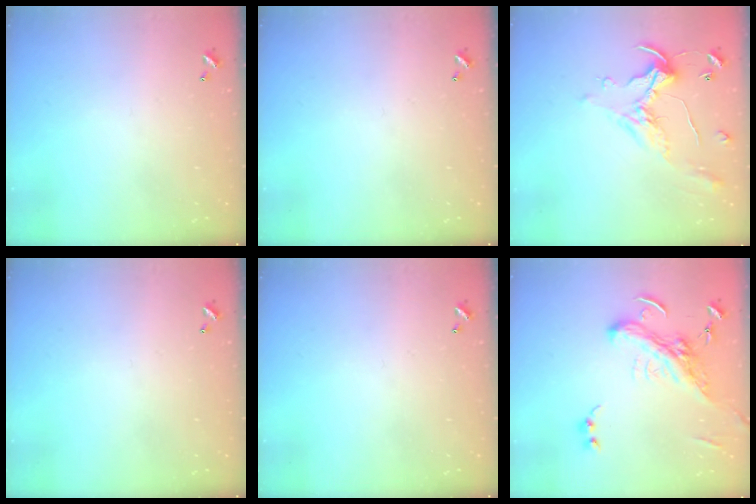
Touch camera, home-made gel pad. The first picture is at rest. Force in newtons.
{"total": 0.0}
{"total": 1.1, "press": 0.8, "slide": 0.8}
{"total": 0.0}
{"total": 0.0}
{"total": 3.1, "press": 2.7, "slide": 1.6}